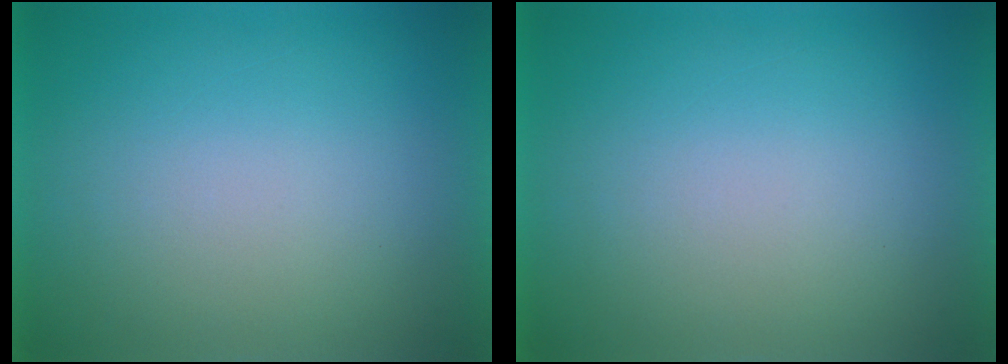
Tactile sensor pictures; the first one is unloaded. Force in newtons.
{"total": 1.2}